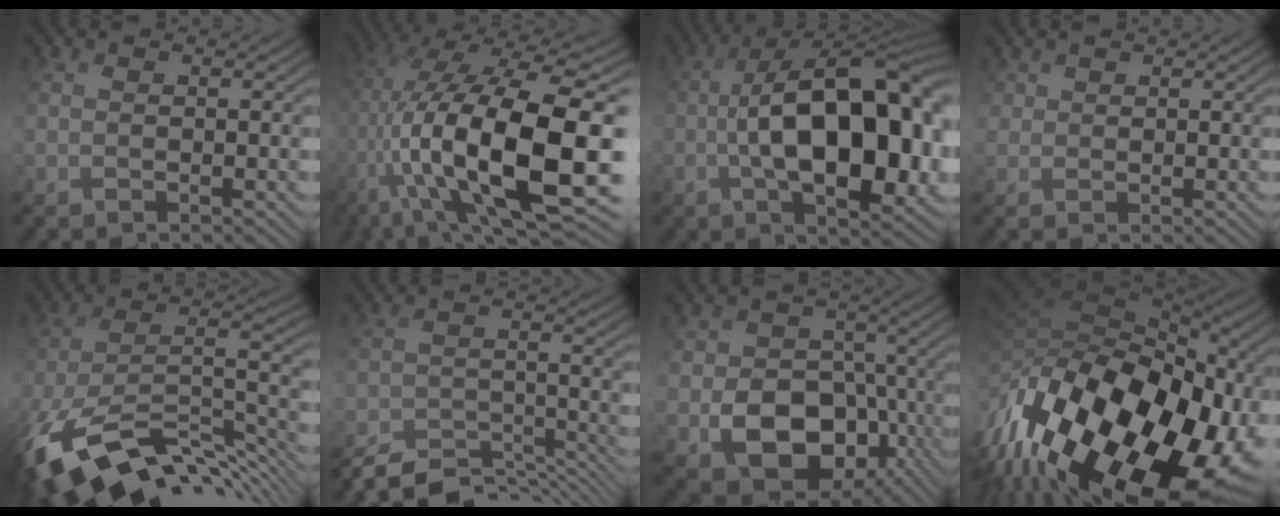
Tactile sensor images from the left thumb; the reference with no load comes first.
{"total": 18.4, "force": [-1.9, 8.0, 16.4], "torque": [-0.311, -0.006, -0.021]}
{"total": 16.1, "force": [-1.2, 8.1, 13.8], "torque": [-0.199, 0.008, -0.013]}
{"total": 1.6, "force": [0.4, 1.3, -0.9], "torque": [0.013, -0.005, 0.009]}
{"total": 15.9, "force": [-9.3, 7.0, 10.8], "torque": [-0.247, -0.031, -0.142]}
{"total": 9.0, "force": [-8.6, 2.1, 1.8], "torque": [-0.034, 0.002, -0.132]}
{"total": 11.2, "force": [-3.4, 9.3, 5.2], "torque": [-0.095, -0.038, -0.053]}
{"total": 20.6, "force": [-7.7, 13.3, 13.7], "torque": [-0.274, -0.034, -0.109]}